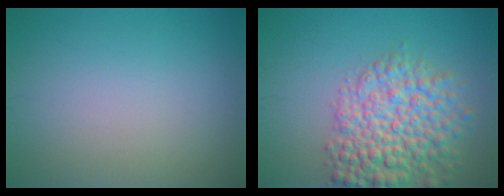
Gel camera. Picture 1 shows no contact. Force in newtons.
{"total": 7.5, "press": 7.5, "slide": 0.3}